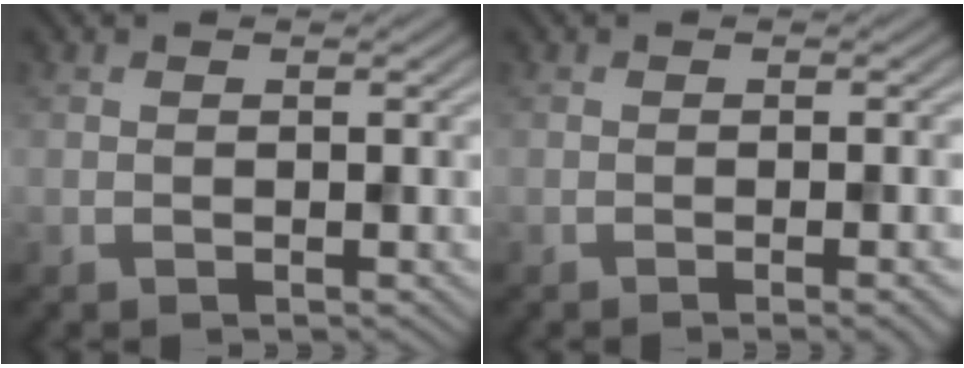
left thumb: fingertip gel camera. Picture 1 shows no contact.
{"total": 2.2, "force": [-0.8, 0.5, 2.0], "torque": [-0.022, 0.003, -0.016]}